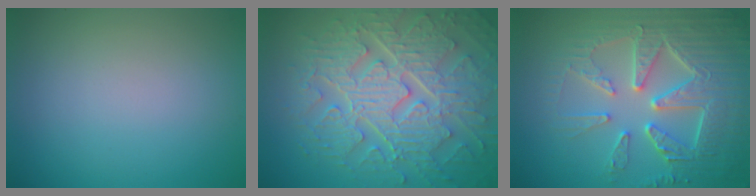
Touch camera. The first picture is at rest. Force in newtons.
{"total": 9.6, "press": 7.0, "slide": 6.6}
{"total": 8.0, "press": 6.3, "slide": 4.9}